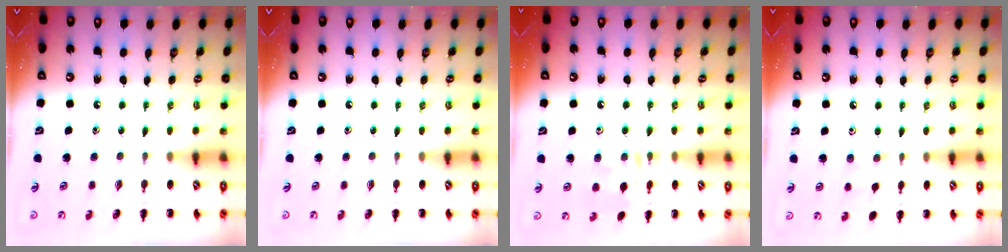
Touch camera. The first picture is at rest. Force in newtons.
{"total": 0.0}
{"total": 11.0, "press": 11.0, "slide": 0.6}
{"total": 6.6, "press": 6.3, "slide": 2.0}